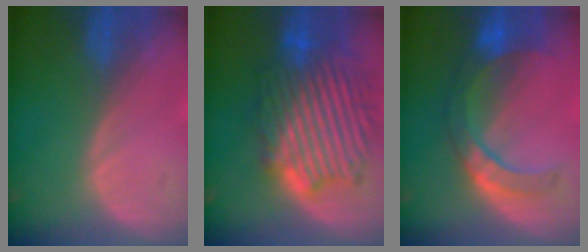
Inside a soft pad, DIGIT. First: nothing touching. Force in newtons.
{"total": 13.2, "press": 13.2, "slide": 1.0}
{"total": 8.0, "press": 7.5, "slide": 2.8}